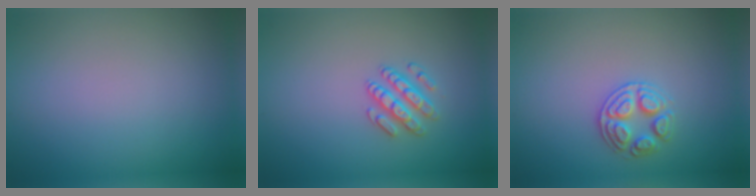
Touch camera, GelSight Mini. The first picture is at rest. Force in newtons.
{"total": 2.4, "press": 2.3, "slide": 0.6}
{"total": 2.7, "press": 2.6, "slide": 0.4}